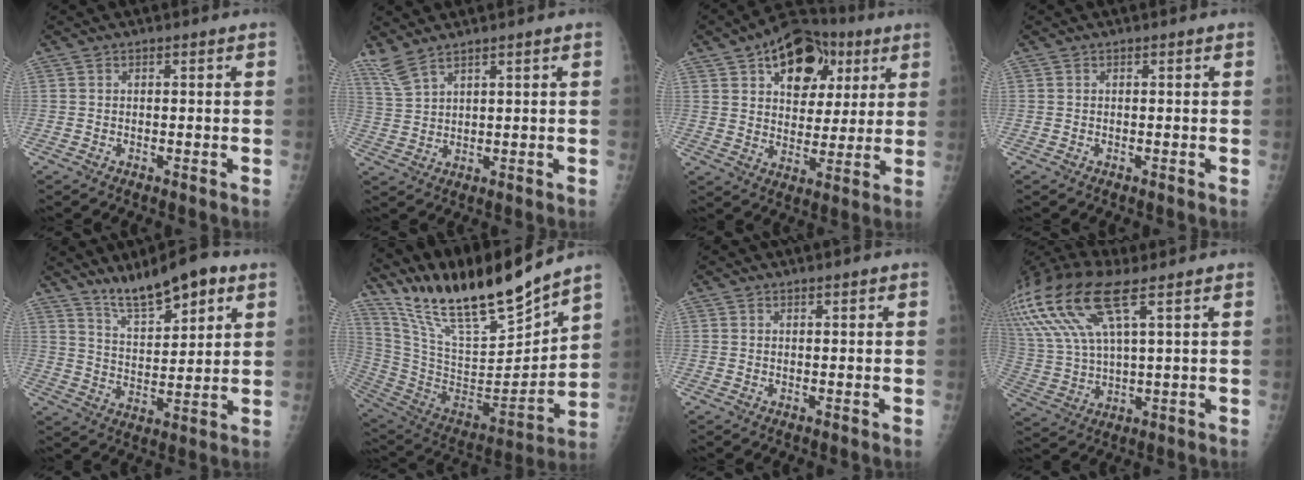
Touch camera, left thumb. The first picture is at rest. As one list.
[{"total": 4.4, "force": [3.7, 0.7, 2.2], "torque": [-0.054, -0.011, 0.088]}, {"total": 16.7, "force": [7.4, 10.6, 10.4], "torque": [-0.102, -0.007, 0.115]}, {"total": 0.0}, {"total": 11.6, "force": [7.9, 3.5, 7.7], "torque": [-0.111, -0.040, 0.140]}, {"total": 24.0, "force": [20.7, 3.2, 11.8], "torque": [-0.170, -0.107, 0.376]}, {"total": 0.5, "force": [0.4, 0.1, 0.3], "torque": [-0.005, -0.001, 0.005]}, {"total": 22.9, "force": [11.6, 8.9, 17.6], "torque": [-0.428, 0.009, 0.227]}]